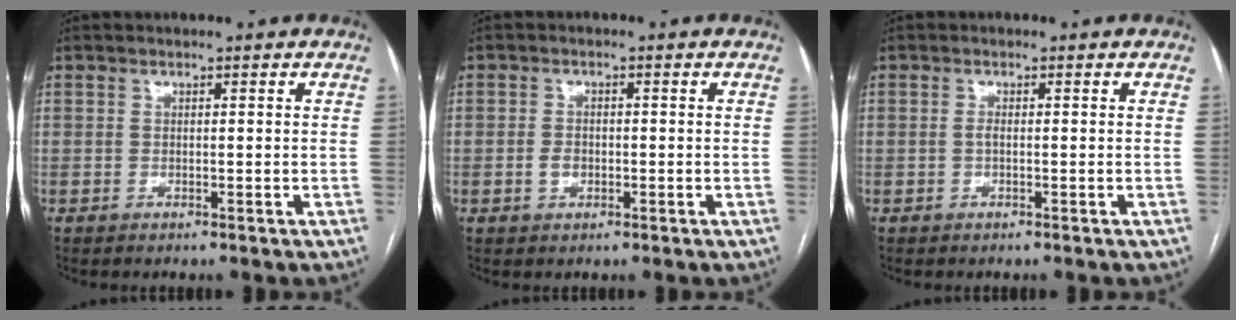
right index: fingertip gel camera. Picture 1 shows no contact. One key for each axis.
{"total": 2.2, "fx": -0.6, "fy": 1.5, "fz": 1.5, "tx": -0.029, "ty": 0.004, "tz": -0.010}
{"total": 0.7, "fx": -0.2, "fy": 0.2, "fz": 0.7, "tx": -0.016, "ty": 0.000, "tz": -0.003}